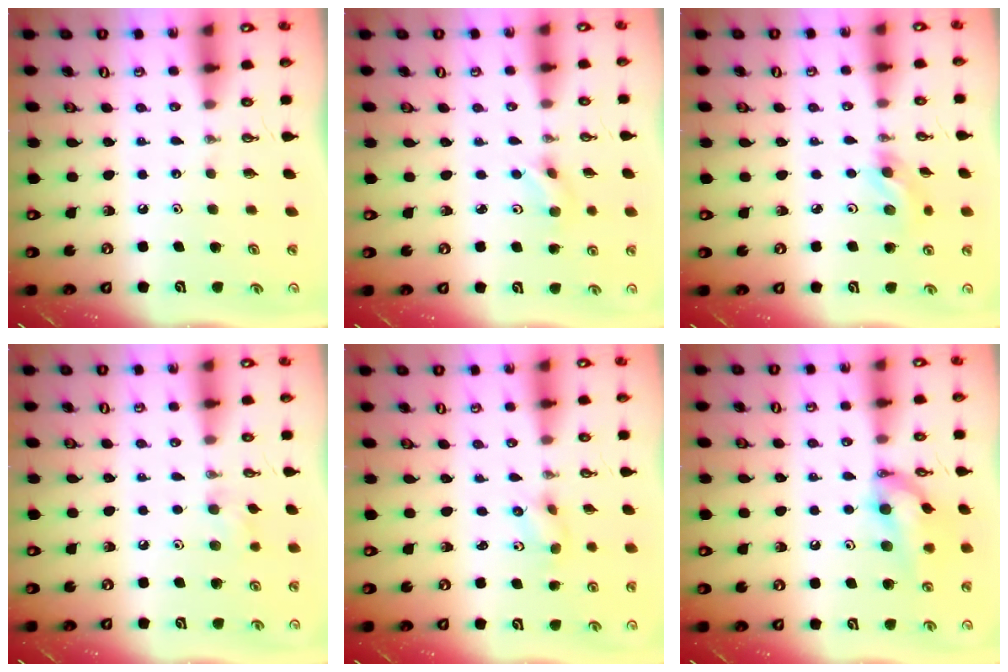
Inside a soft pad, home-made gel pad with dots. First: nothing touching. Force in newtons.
{"total": 2.9, "press": 2.8, "slide": 0.6}
{"total": 5.4, "press": 5.0, "slide": 2.0}
{"total": 7.0, "press": 6.9, "slide": 1.2}
{"total": 2.5, "press": 2.2, "slide": 1.2}
{"total": 13.9, "press": 13.7, "slide": 1.8}